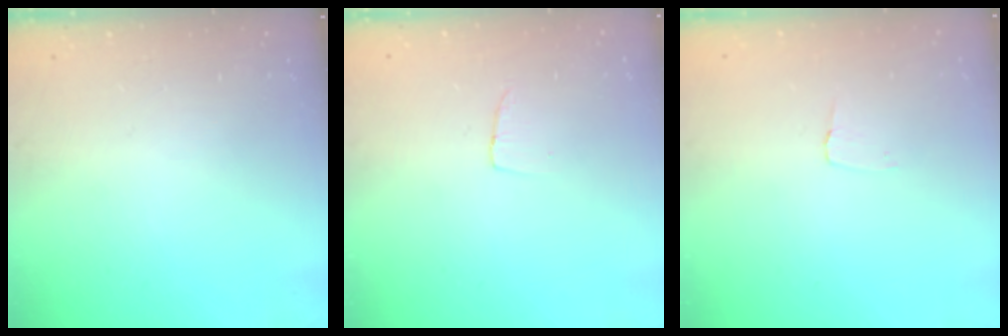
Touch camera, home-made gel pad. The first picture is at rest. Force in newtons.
{"total": 2.9, "press": 2.9, "slide": 0.1}
{"total": 2.6, "press": 2.6, "slide": 0.2}